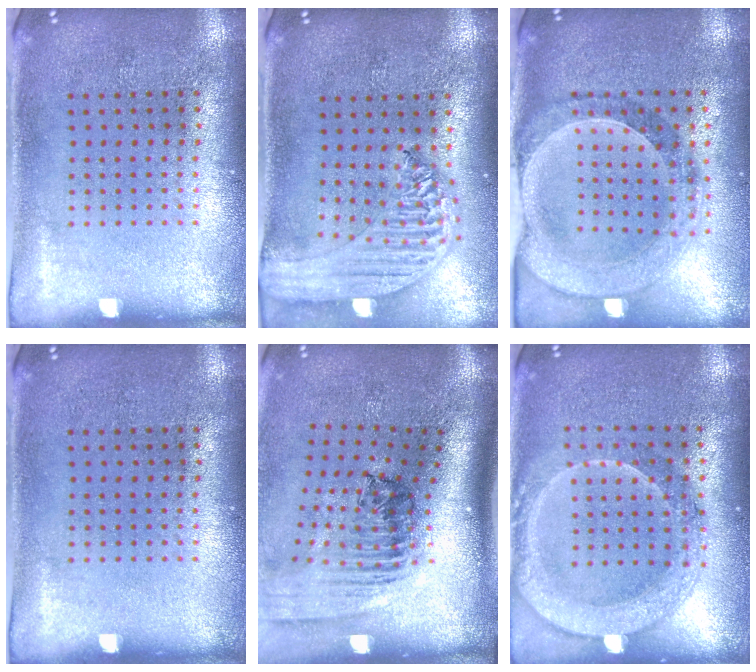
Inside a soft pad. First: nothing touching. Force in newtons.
{"total": 2.2, "press": 2.0, "slide": 1.0}
{"total": 1.5, "press": 1.5, "slide": 0.3}
{"total": 0.0}
{"total": 2.5, "press": 1.8, "slide": 1.7}
{"total": 2.1, "press": 1.9, "slide": 0.8}